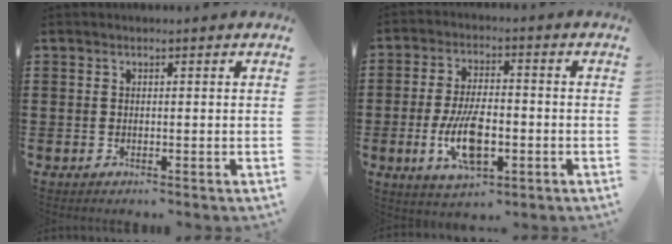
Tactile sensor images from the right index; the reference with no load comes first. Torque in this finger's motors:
{"motor_torque": [2.14, 0.00, 1.05, 0.21]}